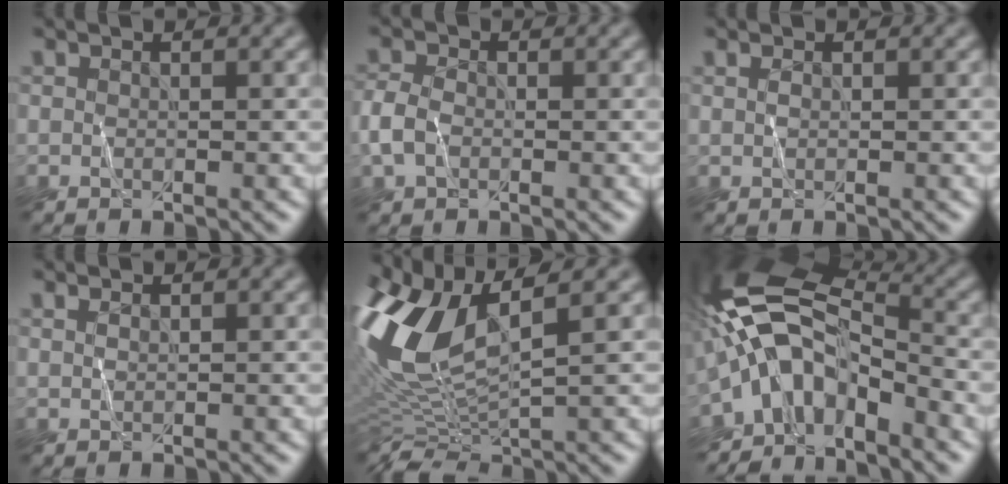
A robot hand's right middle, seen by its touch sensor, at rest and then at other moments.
{"total": 2.1, "force": [-0.7, 1.6, 1.2], "torque": [-0.028, 0.010, -0.019]}
{"total": 0.5, "force": [0.4, 0.2, 0.3], "torque": [-0.006, 0.003, 0.007]}
{"total": 0.8, "force": [0.8, 0.2, 0.2], "torque": [-0.007, 0.003, 0.010]}
{"total": 8.4, "force": [2.6, 3.1, 7.3], "torque": [-0.165, 0.005, 0.047]}
{"total": 8.3, "force": [-3.6, 4.5, 6.0], "torque": [-0.100, 0.025, -0.083]}